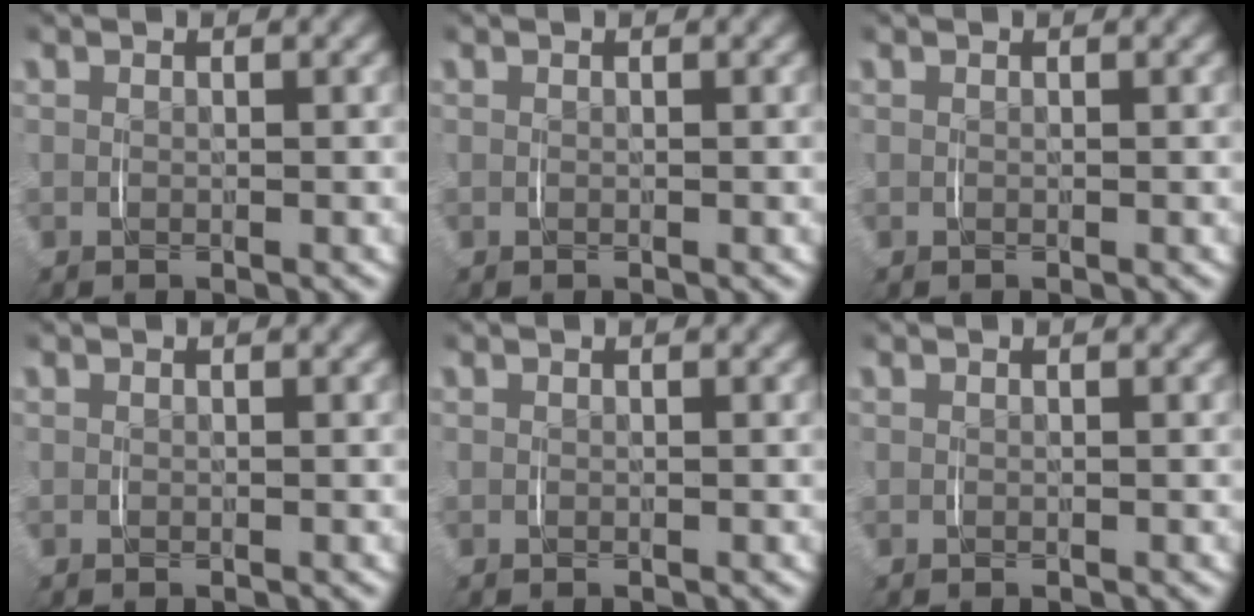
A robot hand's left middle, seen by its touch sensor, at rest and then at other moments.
{"total": 0.0}
{"total": 0.0}
{"total": 0.0}
{"total": 0.0}
{"total": 0.0}